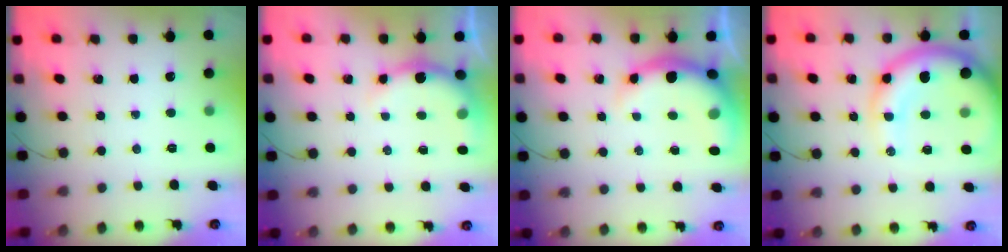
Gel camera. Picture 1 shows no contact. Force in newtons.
{"total": 5.2, "press": 5.2, "slide": 0.5}
{"total": 8.6, "press": 8.4, "slide": 1.7}
{"total": 15.4, "press": 14.9, "slide": 3.7}